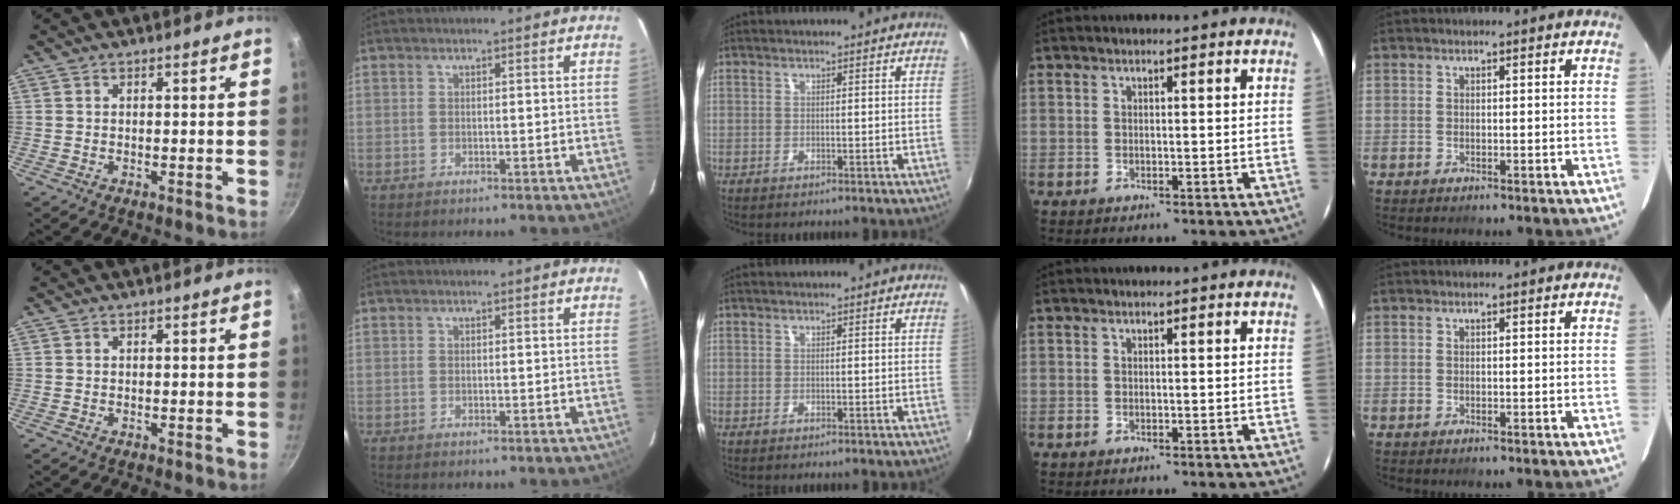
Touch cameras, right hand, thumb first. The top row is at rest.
{}